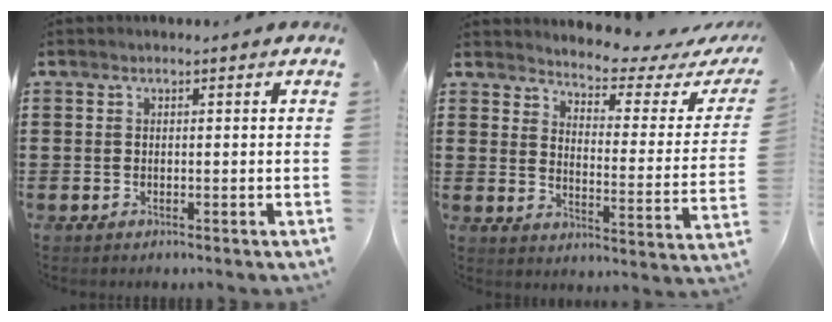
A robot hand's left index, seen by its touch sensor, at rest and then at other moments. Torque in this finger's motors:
{"motor_torque": [2.14, 0.00, 0.17, 0.01]}